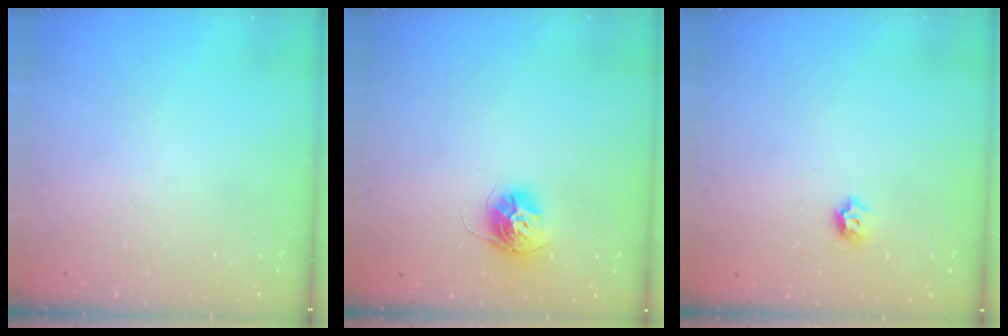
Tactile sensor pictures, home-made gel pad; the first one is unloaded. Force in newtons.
{"total": 11.3, "press": 11.2, "slide": 0.8}
{"total": 4.0, "press": 3.9, "slide": 0.8}